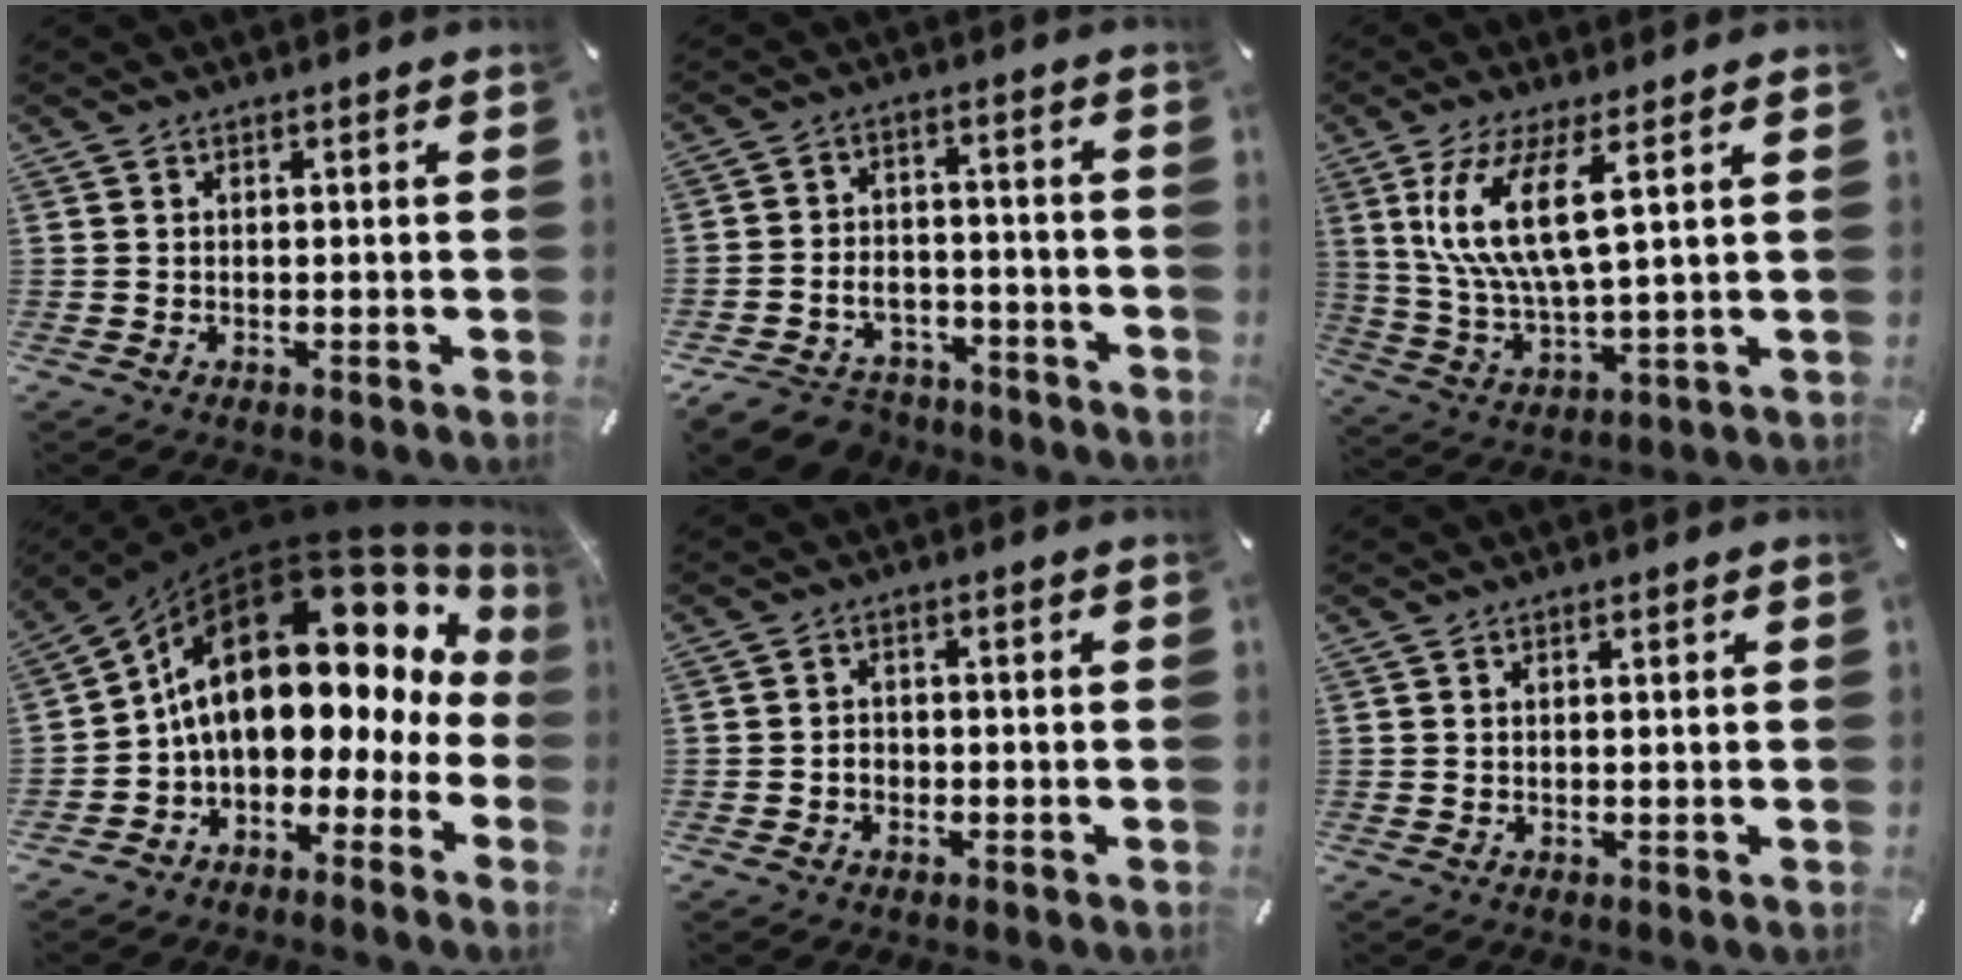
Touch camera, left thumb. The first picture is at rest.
{"total": 8.2, "force": [-5.0, 6.0, 2.5], "torque": [-0.059, 0.028, -0.091]}
{"total": 13.1, "force": [4.9, 4.0, 11.4], "torque": [-0.253, -0.004, 0.085]}
{"total": 19.7, "force": [5.5, 12.1, 14.6], "torque": [-0.234, -0.040, 0.096]}
{"total": 2.2, "force": [-0.9, 1.8, 0.8], "torque": [-0.019, 0.007, -0.020]}
{"total": 0.0}